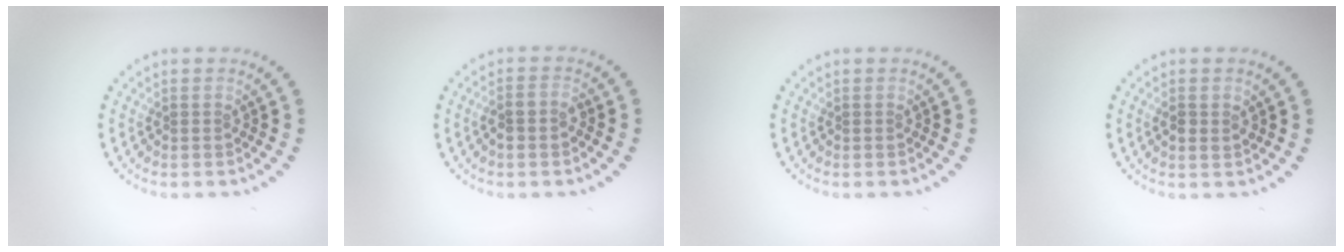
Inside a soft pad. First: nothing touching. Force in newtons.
{"total": 2.0, "press": 1.8, "slide": 0.8}
{"total": 0.0}
{"total": 1.4, "press": 1.3, "slide": 0.3}